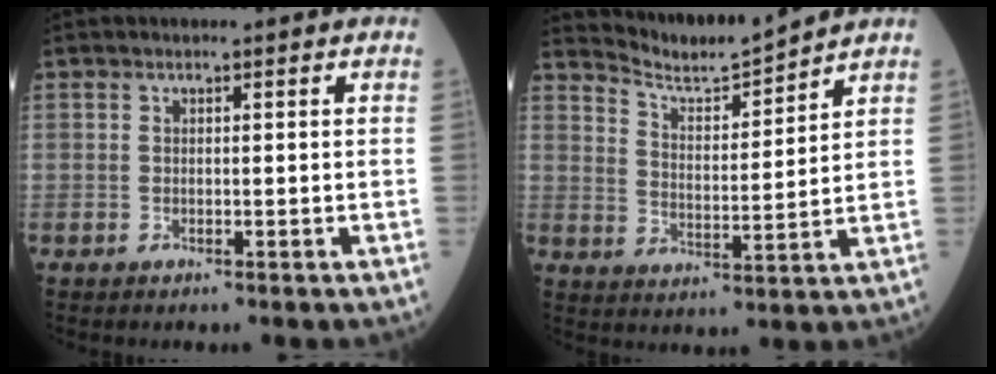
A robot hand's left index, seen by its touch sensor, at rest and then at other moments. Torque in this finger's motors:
{"motor_torque": [-0.07, -0.38, -0.39, -0.06]}